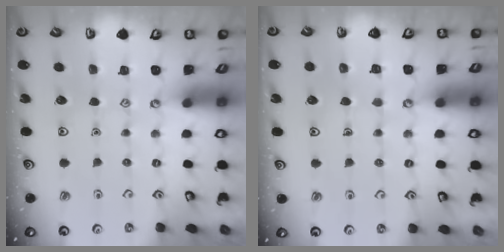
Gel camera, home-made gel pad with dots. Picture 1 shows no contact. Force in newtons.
{"total": 3.9, "press": 3.9, "slide": 0.3}